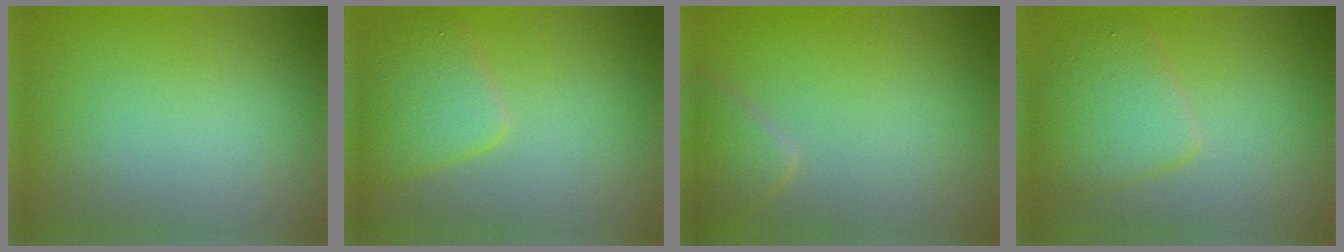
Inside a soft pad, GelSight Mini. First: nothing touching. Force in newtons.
{"total": 3.7, "press": 3.7, "slide": 0.1}
{"total": 2.1, "press": 2.1, "slide": 0.1}
{"total": 4.0, "press": 4.0, "slide": 0.2}